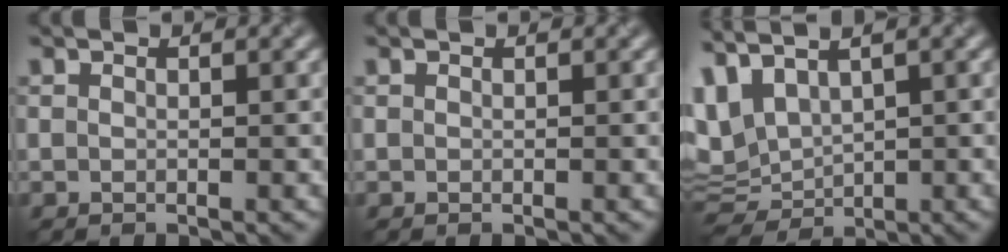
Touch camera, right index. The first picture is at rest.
{"total": 0.0}
{"total": 4.8, "force": [2.2, 2.4, 3.6], "torque": [-0.089, 0.000, 0.048]}